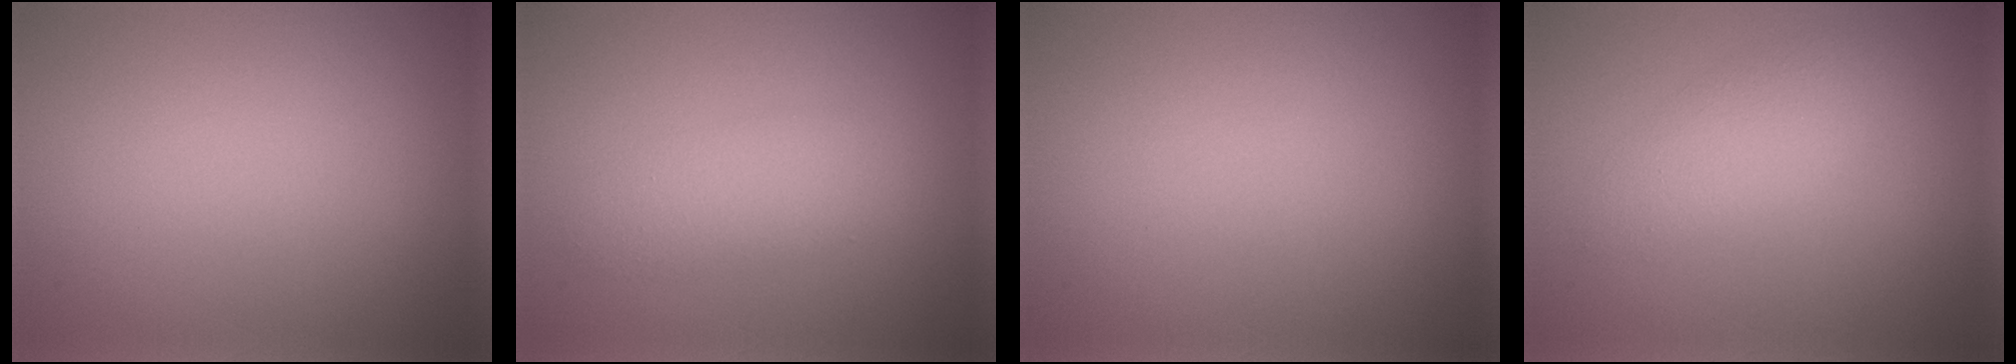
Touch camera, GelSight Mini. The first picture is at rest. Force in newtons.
{"total": 2.7, "press": 2.7, "slide": 0.1}
{"total": 0.0}
{"total": 2.4, "press": 2.4, "slide": 0.1}